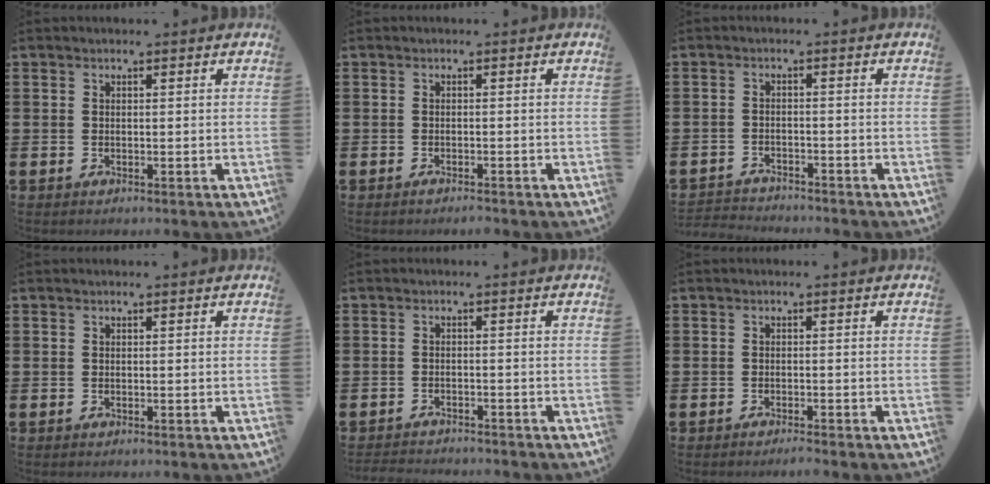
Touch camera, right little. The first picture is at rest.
{"total": 0.8, "force": [-0.7, 0.1, 0.4], "torque": [-0.009, -0.003, -0.013]}
{"total": 2.2, "force": [-2.2, 0.2, -0.3], "torque": [-0.002, 0.001, -0.049]}
{"total": 0.0}
{"total": 1.7, "force": [-1.7, 0.0, -0.1], "torque": [-0.003, 0.002, -0.037]}
{"total": 0.8, "force": [-0.7, -0.1, 0.3], "torque": [-0.006, -0.004, -0.015]}